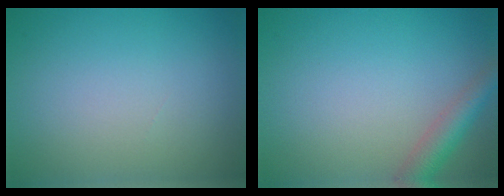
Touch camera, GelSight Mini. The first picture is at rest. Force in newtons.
{"total": 2.9, "press": 2.9, "slide": 0.2}